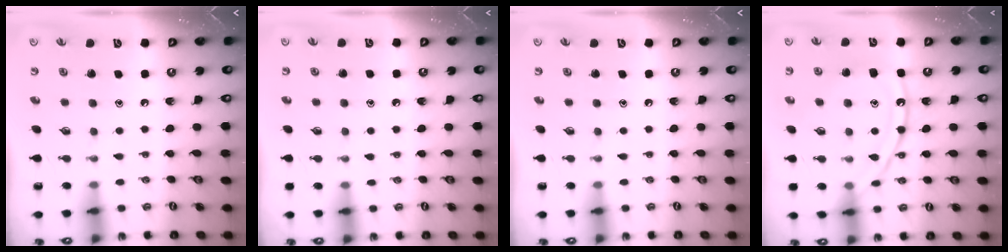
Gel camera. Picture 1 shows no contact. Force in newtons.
{"total": 4.4, "press": 4.3, "slide": 0.6}
{"total": 0.0}
{"total": 15.1, "press": 15.0, "slide": 1.4}